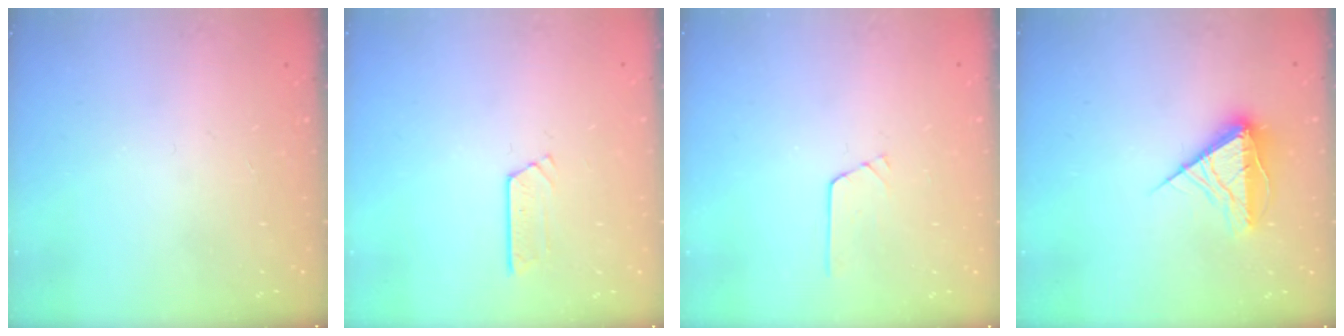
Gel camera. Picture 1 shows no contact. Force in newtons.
{"total": 2.5, "press": 2.5, "slide": 0.2}
{"total": 4.3, "press": 4.3, "slide": 0.3}
{"total": 13.2, "press": 13.1, "slide": 0.6}